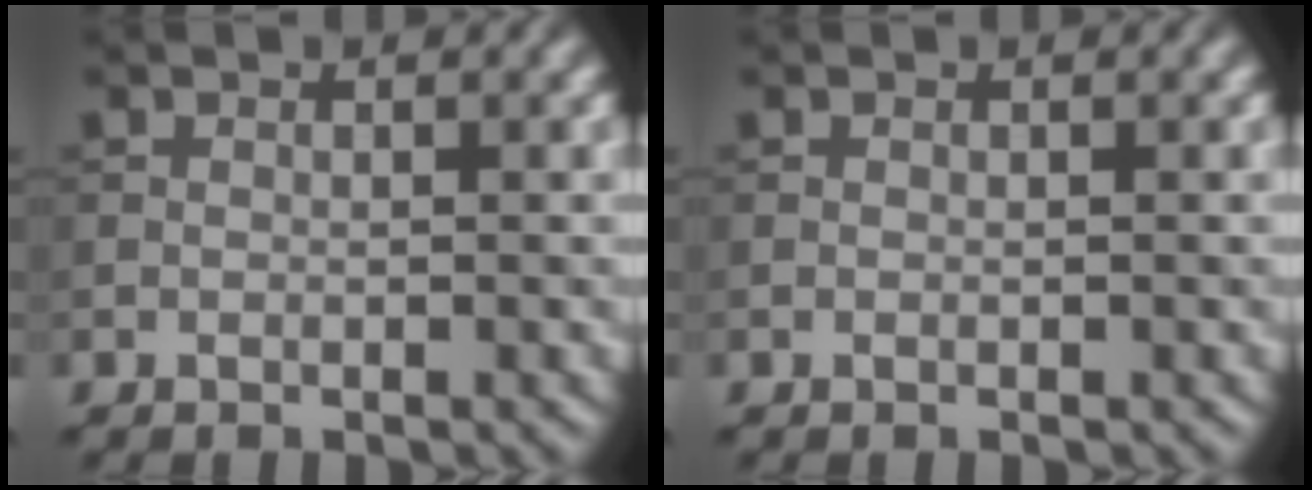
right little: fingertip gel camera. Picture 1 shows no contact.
{"total": 0.0}